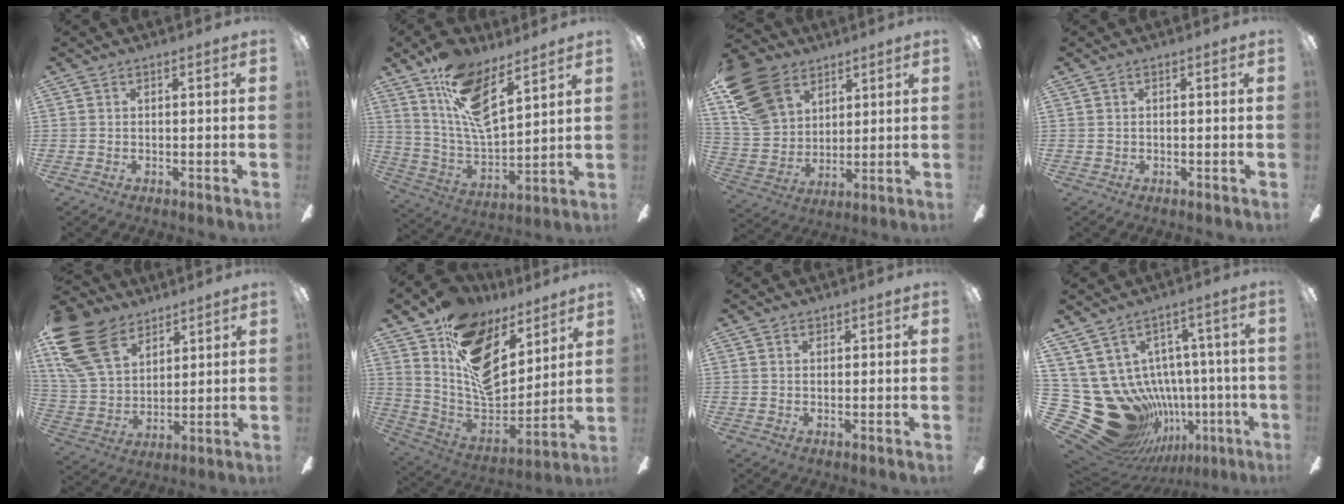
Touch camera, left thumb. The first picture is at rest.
{"total": 15.6, "force": [10.0, 6.1, 10.3], "torque": [-0.195, -0.044, 0.180]}
{"total": 18.7, "force": [10.2, 12.7, 9.1], "torque": [-0.204, -0.031, 0.199]}
{"total": 0.0}
{"total": 20.4, "force": [11.8, 12.7, 10.8], "torque": [-0.249, -0.046, 0.222]}
{"total": 18.3, "force": [10.4, 10.6, 10.8], "torque": [-0.179, -0.065, 0.192]}
{"total": 1.1, "force": [0.6, 0.8, 0.5], "torque": [-0.002, -0.001, 0.010]}
{"total": 24.0, "force": [-4.5, 19.2, 13.8], "torque": [-0.290, -0.005, -0.012]}